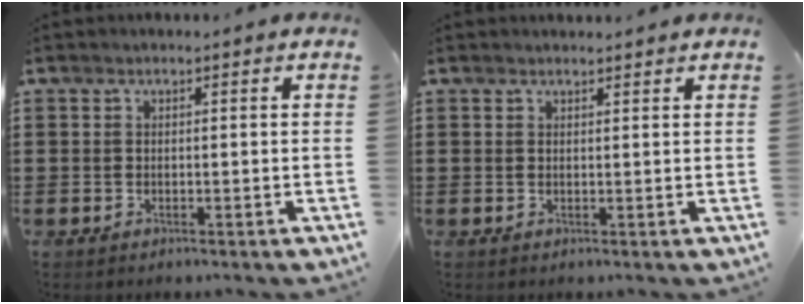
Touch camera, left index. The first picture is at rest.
{"total": 1.0, "force": [1.0, 0.0, 0.1], "torque": [-0.004, -0.001, 0.021]}